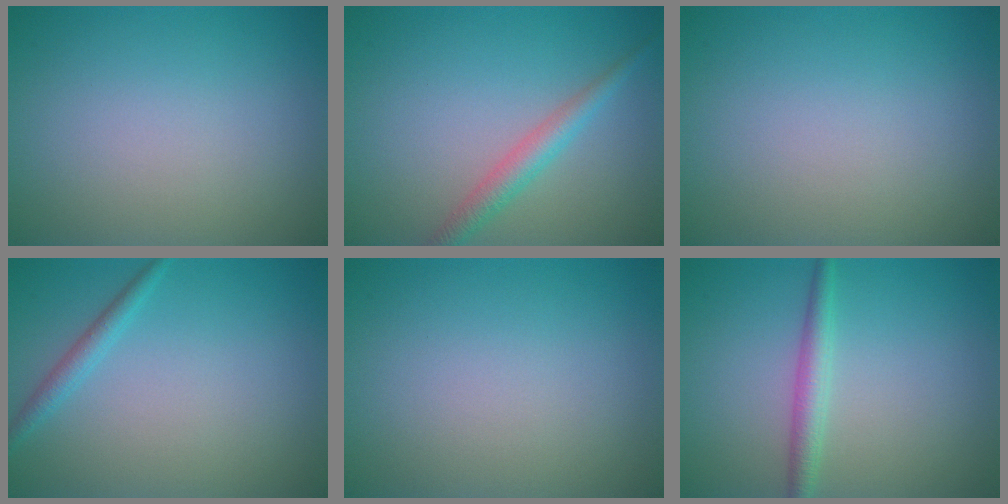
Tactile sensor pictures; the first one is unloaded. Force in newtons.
{"total": 2.5, "press": 2.5, "slide": 0.1}
{"total": 0.0}
{"total": 1.5, "press": 1.5, "slide": 0.0}
{"total": 0.0}
{"total": 2.2, "press": 2.2, "slide": 0.0}